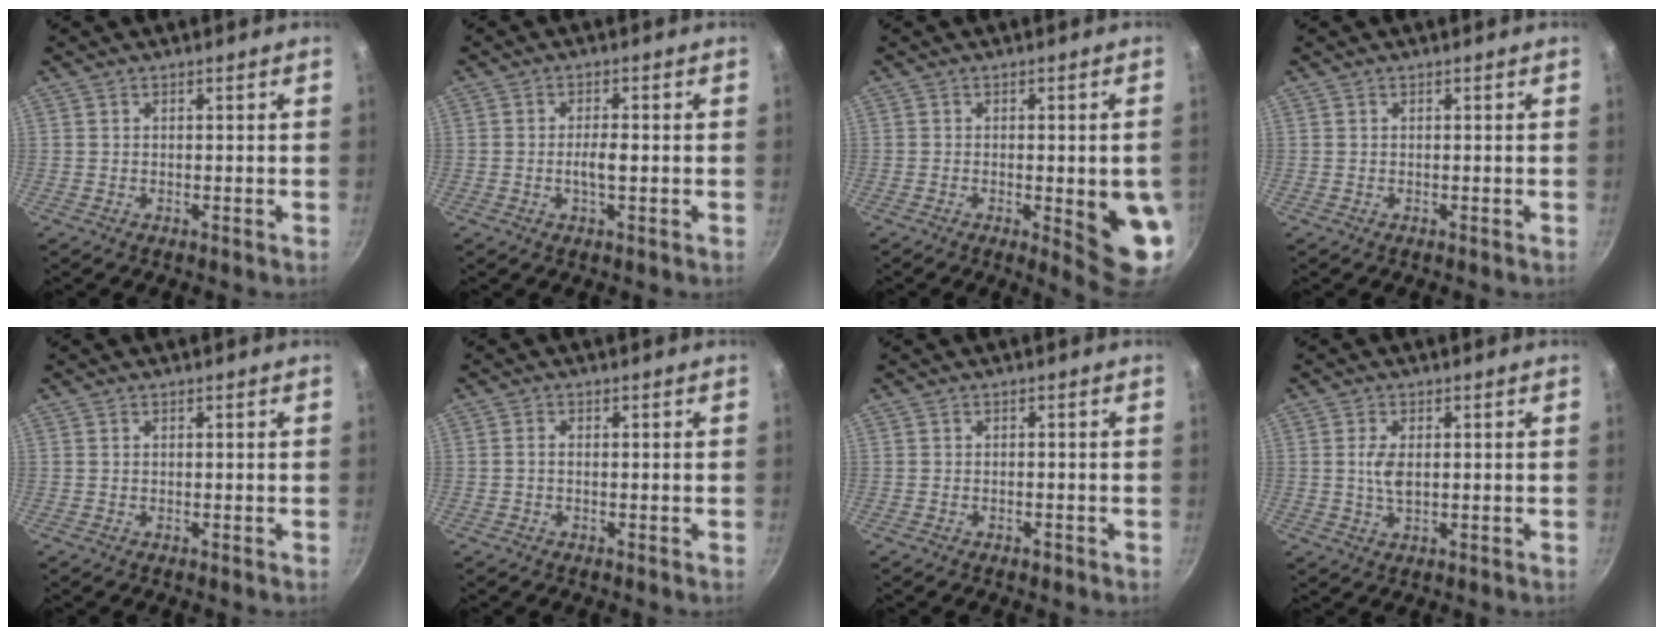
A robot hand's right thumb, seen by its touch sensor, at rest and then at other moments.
{"total": 3.2, "force": [-0.4, 1.0, 3.0], "torque": [-0.054, 0.006, -0.009]}
{"total": 10.4, "force": [-1.8, 2.8, 9.9], "torque": [-0.096, -0.005, -0.016]}
{"total": 0.0}
{"total": 0.0}
{"total": 1.1, "force": [-0.2, 0.7, 0.8], "torque": [-0.016, 0.005, -0.004]}
{"total": 1.1, "force": [-0.8, 0.5, 0.6], "torque": [-0.013, 0.006, -0.008]}
{"total": 4.0, "force": [0.4, 2.1, 3.4], "torque": [-0.066, -0.002, 0.008]}